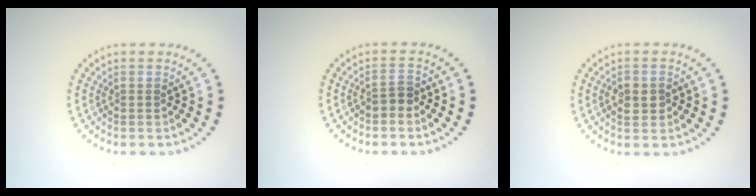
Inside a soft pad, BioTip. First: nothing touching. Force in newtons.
{"total": 1.7, "press": 1.5, "slide": 0.7}
{"total": 2.1, "press": 2.1, "slide": 0.2}